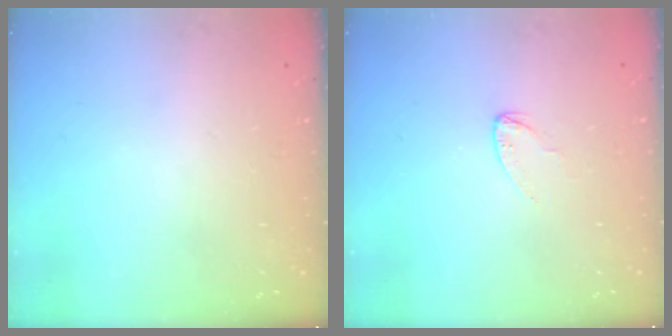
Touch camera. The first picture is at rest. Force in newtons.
{"total": 2.6, "press": 2.6, "slide": 0.2}